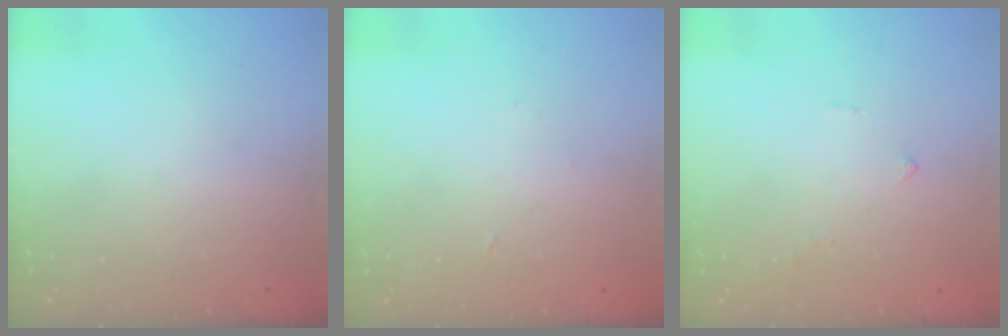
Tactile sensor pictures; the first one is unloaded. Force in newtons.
{"total": 2.5, "press": 2.5, "slide": 0.2}
{"total": 1.4, "press": 1.3, "slide": 0.5}